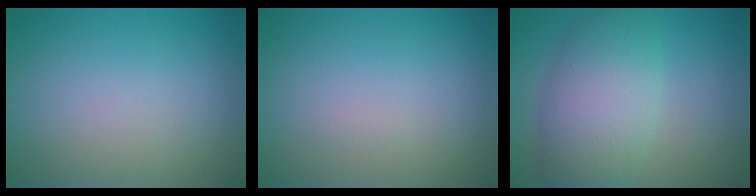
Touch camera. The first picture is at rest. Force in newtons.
{"total": 0.0}
{"total": 6.6, "press": 6.6, "slide": 0.4}